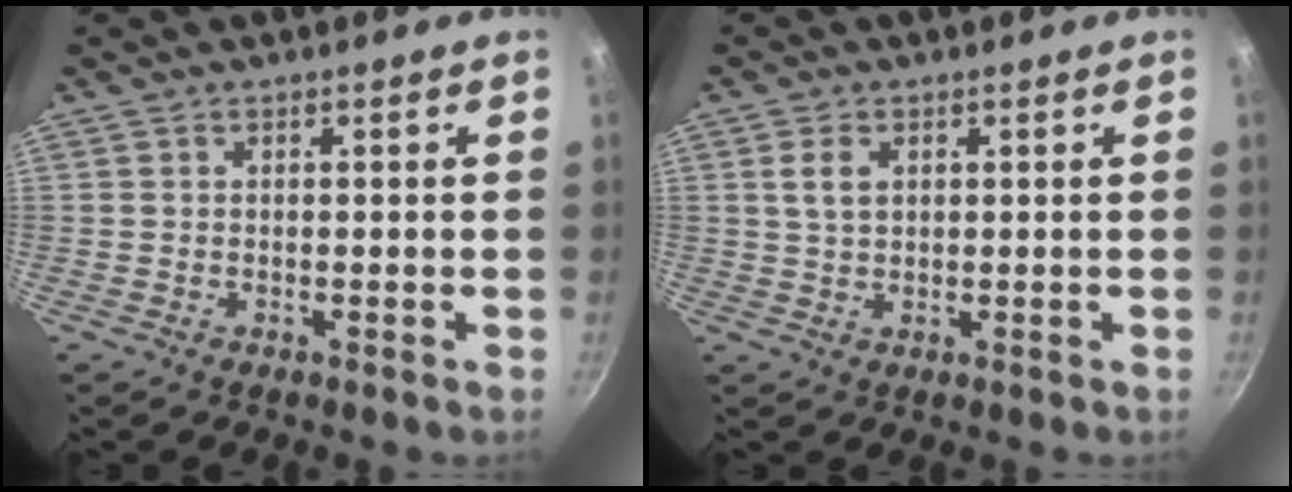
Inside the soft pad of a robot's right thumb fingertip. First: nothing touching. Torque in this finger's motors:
{"motor_torque": [0.01, 0.27, 0.44, -0.04, 0.02]}